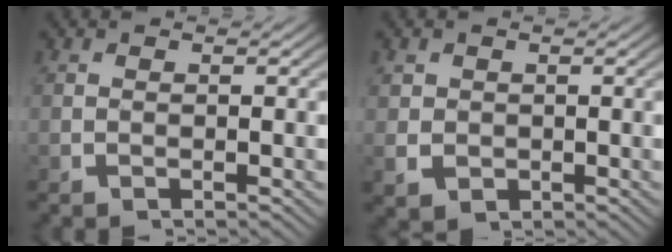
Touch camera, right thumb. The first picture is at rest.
{"total": 2.9, "force": [-0.2, 2.6, 1.4], "torque": [-0.037, -0.018, 0.008]}